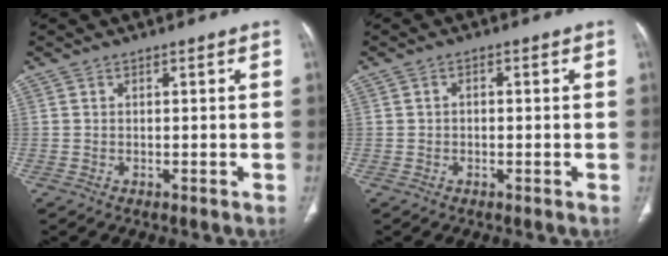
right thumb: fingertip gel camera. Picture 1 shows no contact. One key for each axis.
{"total": 1.0, "fx": 0.0, "fy": 0.8, "fz": 0.6, "tx": -0.007, "ty": 0.003, "tz": -0.003}